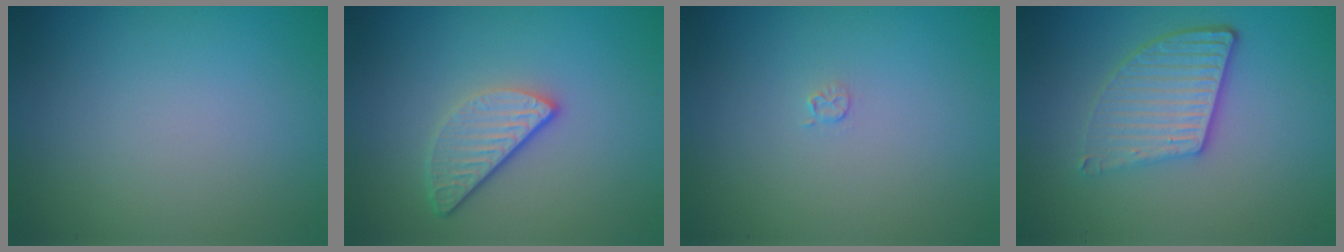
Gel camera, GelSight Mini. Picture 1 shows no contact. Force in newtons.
{"total": 3.2, "press": 2.6, "slide": 1.9}
{"total": 0.6, "press": 0.3, "slide": 0.6}
{"total": 4.3, "press": 3.5, "slide": 2.6}